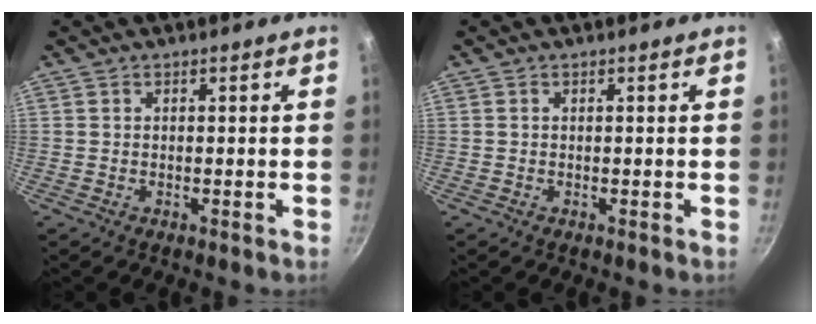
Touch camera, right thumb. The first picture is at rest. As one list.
[{"total": 0.0}]